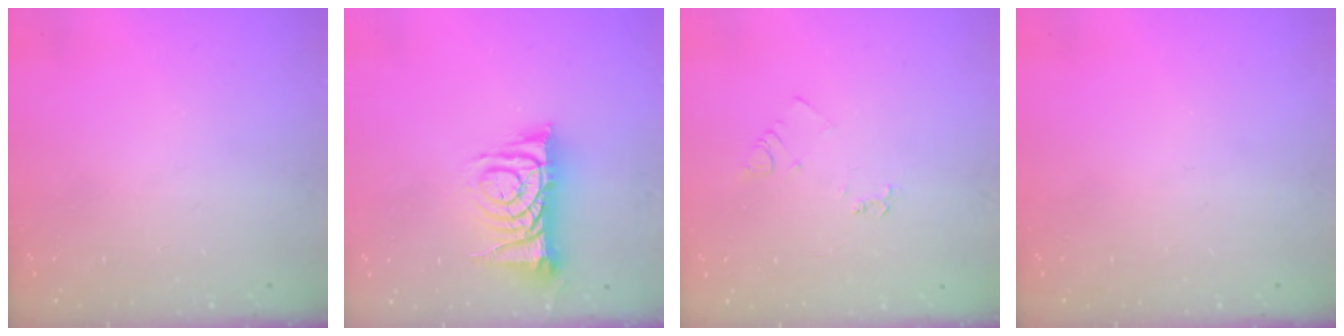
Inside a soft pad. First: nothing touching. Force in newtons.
{"total": 10.3, "press": 10.3, "slide": 1.0}
{"total": 4.0, "press": 3.9, "slide": 0.6}
{"total": 0.0}